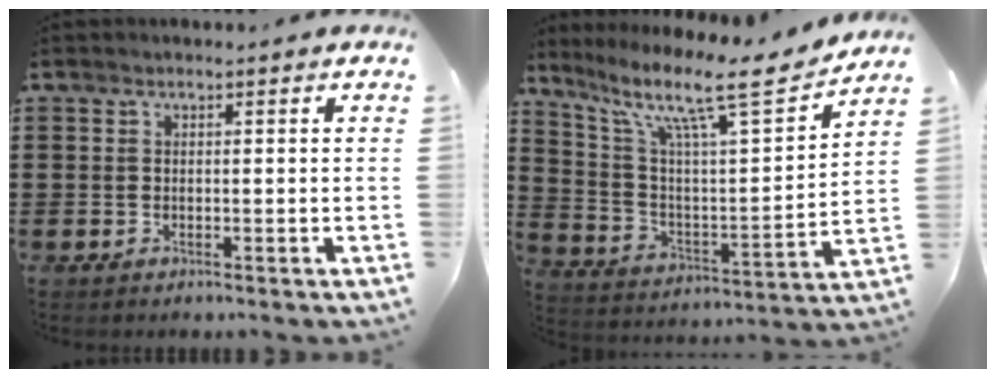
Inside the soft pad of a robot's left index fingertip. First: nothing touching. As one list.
[{"total": 12.8, "force": [9.3, 1.9, 8.5], "torque": [-0.174, -0.057, 0.144]}]